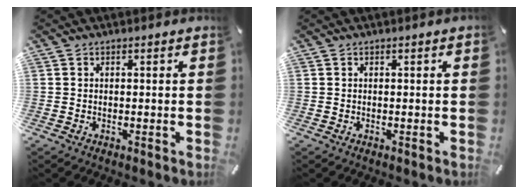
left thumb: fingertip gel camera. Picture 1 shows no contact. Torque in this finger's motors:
{"motor_torque": [0.56, 0.44, 0.29, -0.12, 0.00]}